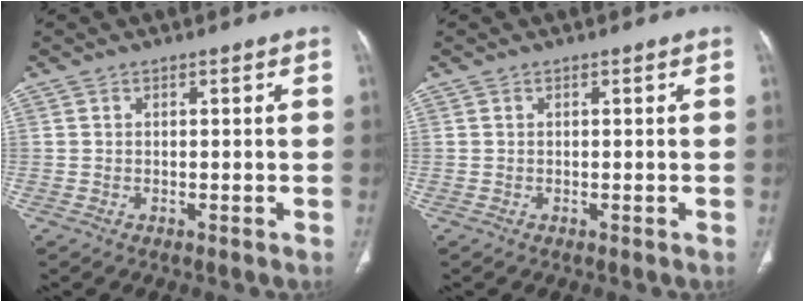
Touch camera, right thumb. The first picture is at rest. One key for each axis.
{"total": 0.0}